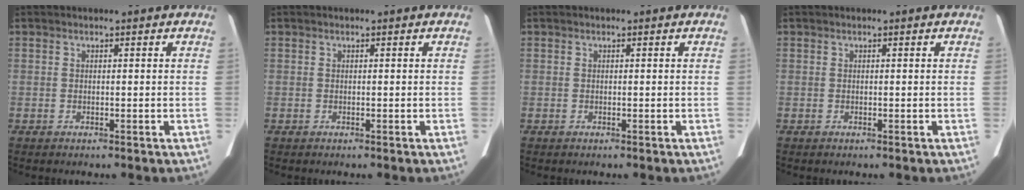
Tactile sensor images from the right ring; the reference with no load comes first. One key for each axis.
{"total": 0.0}
{"total": 0.0}
{"total": 0.0}